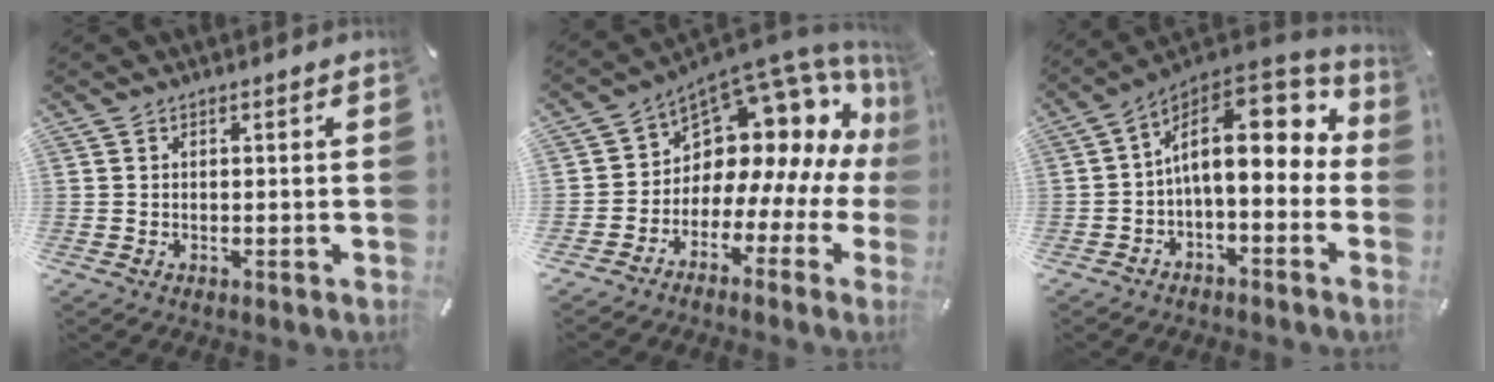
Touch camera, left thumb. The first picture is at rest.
{"total": 11.3, "force": [5.7, 7.9, 5.7], "torque": [-0.096, -0.075, 0.097]}
{"total": 17.0, "force": [3.6, 9.0, 13.9], "torque": [-0.212, -0.025, 0.064]}